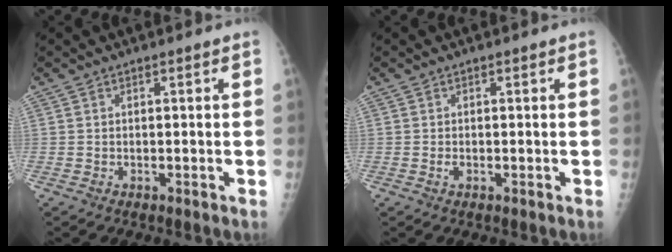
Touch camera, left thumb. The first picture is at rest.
{"total": 0.7, "force": [-0.1, 0.4, 0.5], "torque": [-0.010, -0.001, -0.003]}